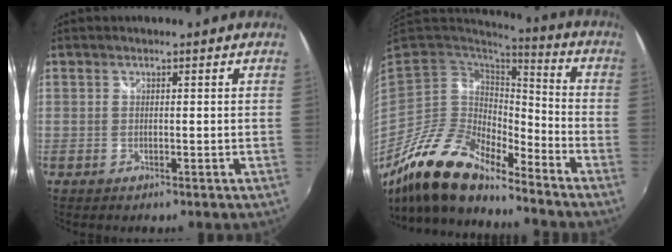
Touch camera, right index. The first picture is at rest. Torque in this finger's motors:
{"motor_torque": [-0.39, -0.80, 0.20, 0.00]}